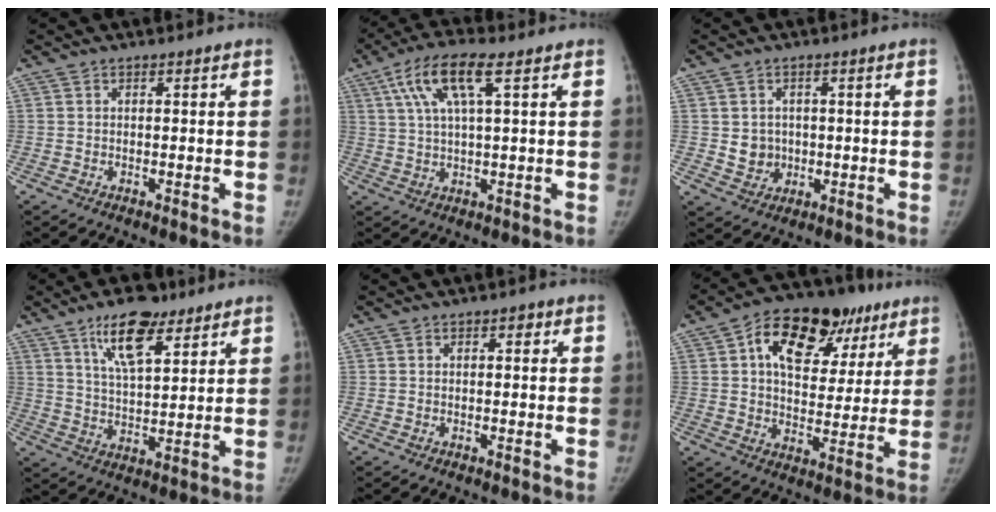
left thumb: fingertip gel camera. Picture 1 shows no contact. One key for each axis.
{"total": 9.9, "fx": 4.1, "fy": 2.3, "fz": 8.6, "tx": -0.186, "ty": 0.010, "tz": 0.077}
{"total": 4.2, "fx": 0.0, "fy": 3.9, "fz": 1.5, "tx": -0.003, "ty": 0.002, "tz": 0.008}
{"total": 11.4, "fx": 7.1, "fy": 4.5, "fz": 7.7, "tx": -0.111, "ty": -0.038, "tz": 0.124}
{"total": 1.0, "fx": 0.3, "fy": 0.6, "fz": 0.7, "tx": -0.001, "ty": 0.002, "tz": 0.001}
{"total": 21.5, "fx": 10.0, "fy": 12.8, "fz": 14.1, "tx": -0.165, "ty": 0.013, "tz": 0.149}